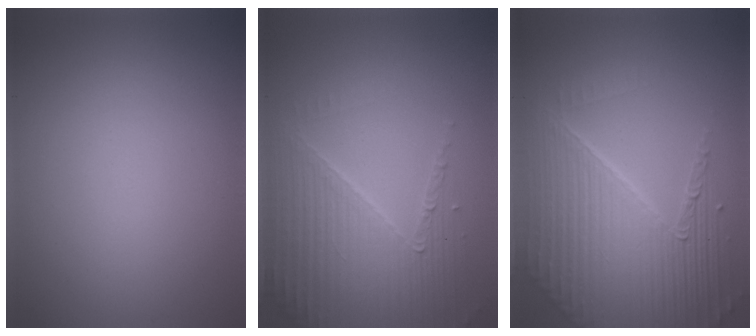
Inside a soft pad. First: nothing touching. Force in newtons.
{"total": 4.1, "press": 3.7, "slide": 1.8}
{"total": 8.0, "press": 5.5, "slide": 5.9}